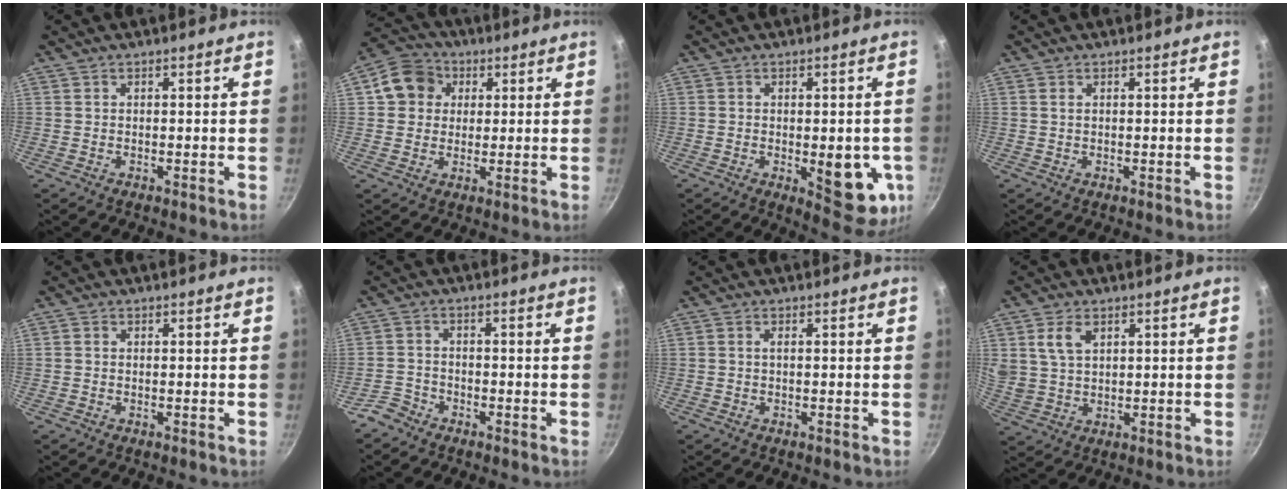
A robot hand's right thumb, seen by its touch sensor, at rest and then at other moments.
{"total": 8.7, "force": [2.3, 7.7, 3.5], "torque": [-0.028, 0.011, 0.025]}
{"total": 12.1, "force": [-2.4, 5.1, 10.8], "torque": [-0.099, -0.011, -0.024]}
{"total": 0.7, "force": [0.3, 0.4, 0.5], "torque": [-0.010, 0.001, 0.005]}
{"total": 0.5, "force": [0.0, 0.5, 0.2], "torque": [-0.003, 0.003, -0.002]}
{"total": 3.3, "force": [-2.7, 1.8, 0.7], "torque": [-0.011, 0.030, -0.054]}
{"total": 0.6, "force": [0.0, 0.2, 0.6], "torque": [-0.013, 0.002, 0.000]}
{"total": 6.3, "force": [2.7, 4.0, 4.1], "torque": [-0.071, -0.007, 0.059]}